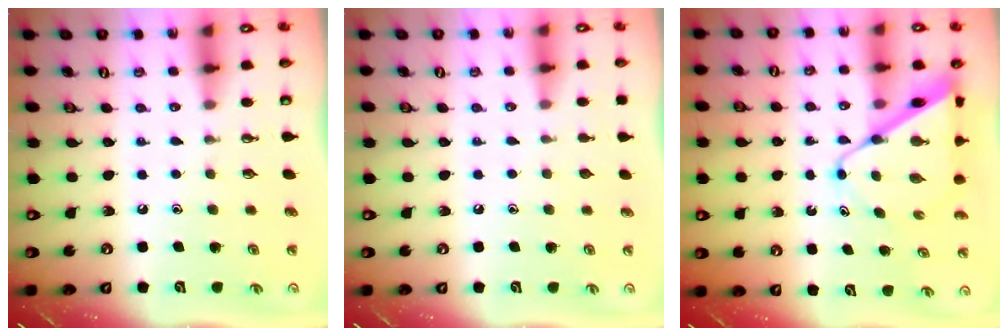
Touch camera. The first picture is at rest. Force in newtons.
{"total": 0.5, "press": 0.5, "slide": 0.1}
{"total": 9.7, "press": 9.7, "slide": 0.8}